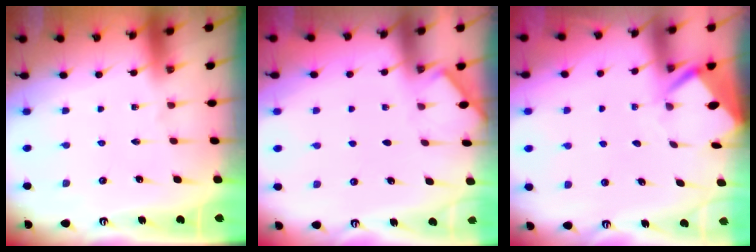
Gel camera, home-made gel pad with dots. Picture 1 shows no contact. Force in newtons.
{"total": 2.0, "press": 1.9, "slide": 0.3}
{"total": 3.9, "press": 3.9, "slide": 0.3}